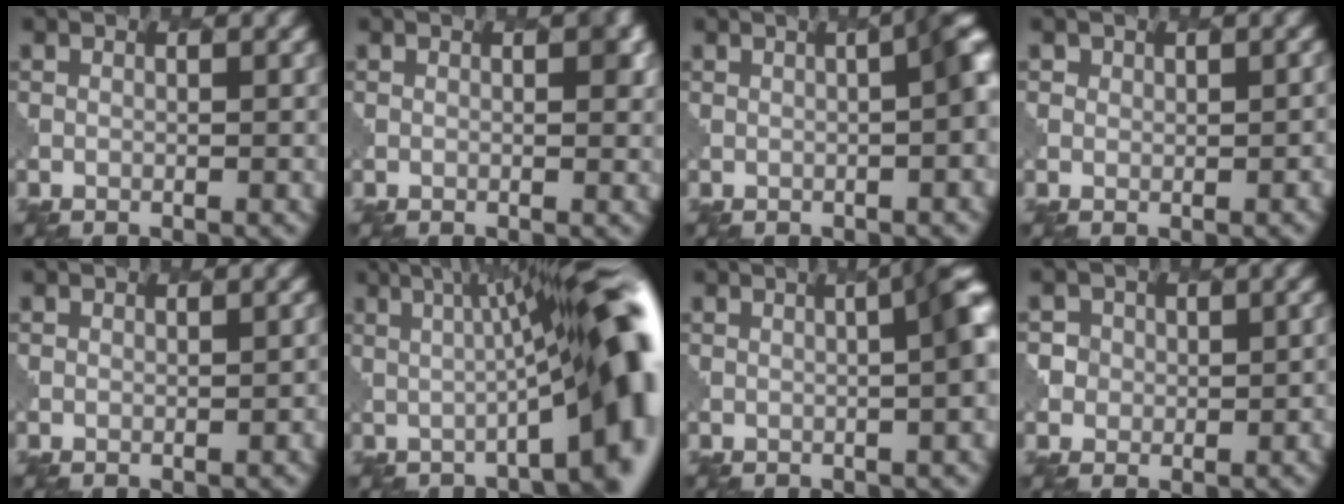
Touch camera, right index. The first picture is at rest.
{"total": 1.6, "force": [0.4, 0.7, 1.4], "torque": [-0.015, 0.001, 0.000]}
{"total": 6.2, "force": [0.1, 1.8, 5.9], "torque": [-0.042, 0.017, -0.003]}
{"total": 2.1, "force": [0.6, 1.8, 0.9], "torque": [-0.001, -0.008, 0.006]}
{"total": 1.8, "force": [-0.6, 1.2, 1.2], "torque": [-0.008, 0.000, 0.001]}
{"total": 13.5, "force": [-0.1, 3.4, 13.1], "torque": [-0.123, 0.030, -0.003]}
{"total": 7.9, "force": [0.5, 2.7, 7.4], "torque": [-0.034, 0.024, -0.011]}
{"total": 4.0, "force": [0.1, 3.9, 0.9], "torque": [0.008, 0.028, -0.025]}